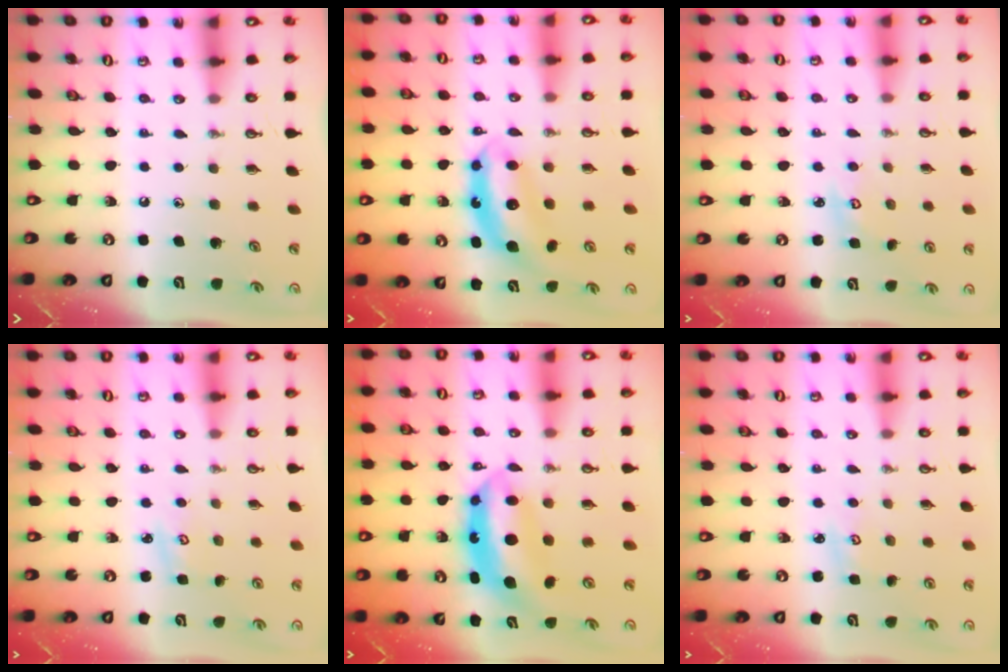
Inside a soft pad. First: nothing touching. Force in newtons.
{"total": 7.3, "press": 7.3, "slide": 0.2}
{"total": 2.8, "press": 2.8, "slide": 0.3}
{"total": 2.8, "press": 2.8, "slide": 0.2}
{"total": 9.1, "press": 9.0, "slide": 1.3}
{"total": 2.3, "press": 2.3, "slide": 0.4}